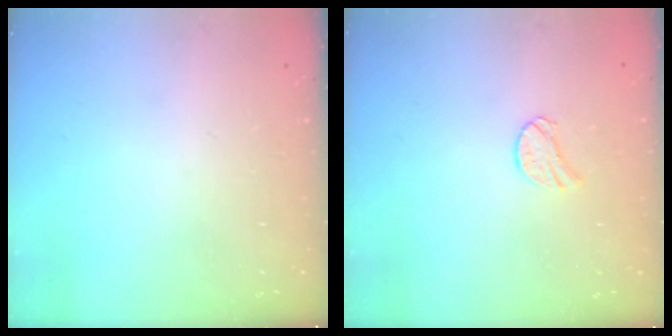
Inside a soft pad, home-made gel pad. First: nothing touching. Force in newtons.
{"total": 7.7, "press": 7.7, "slide": 0.2}